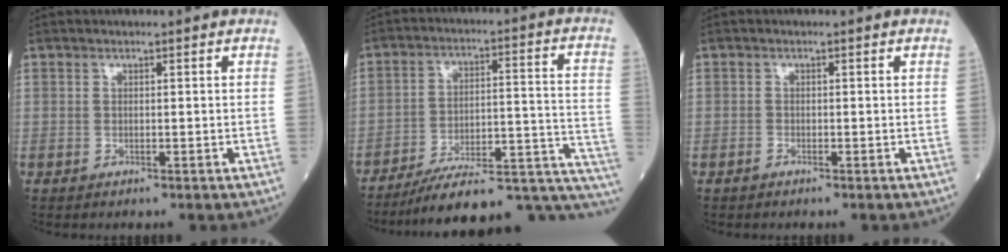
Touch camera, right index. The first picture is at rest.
{"total": 24.3, "force": [-21.5, 2.9, 10.9], "torque": [-0.076, 0.035, -0.298]}
{"total": 0.5, "force": [-0.5, 0.2, 0.1], "torque": [-0.001, 0.000, -0.010]}